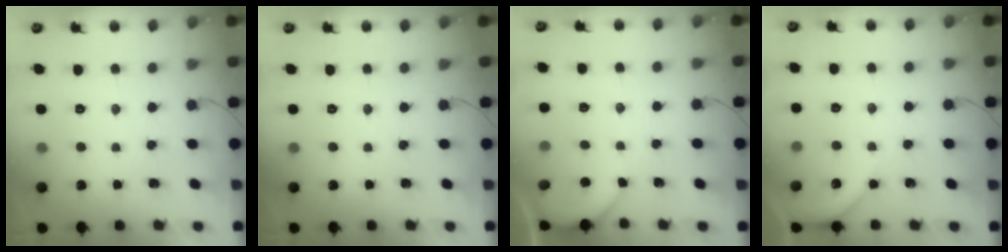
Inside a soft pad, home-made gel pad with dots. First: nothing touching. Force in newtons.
{"total": 0.0}
{"total": 3.2, "press": 3.2, "slide": 0.3}
{"total": 5.5, "press": 5.5, "slide": 0.8}